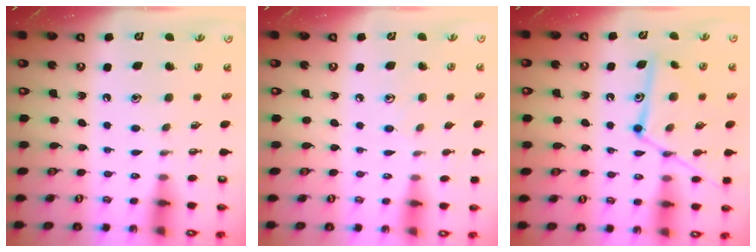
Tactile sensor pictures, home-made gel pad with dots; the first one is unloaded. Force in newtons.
{"total": 4.7, "press": 4.7, "slide": 0.5}
{"total": 14.8, "press": 14.8, "slide": 1.3}